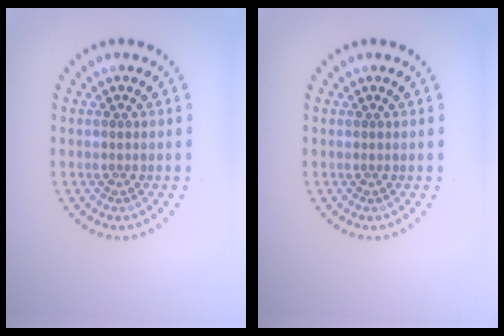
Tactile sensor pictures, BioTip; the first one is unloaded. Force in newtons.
{"total": 0.0}